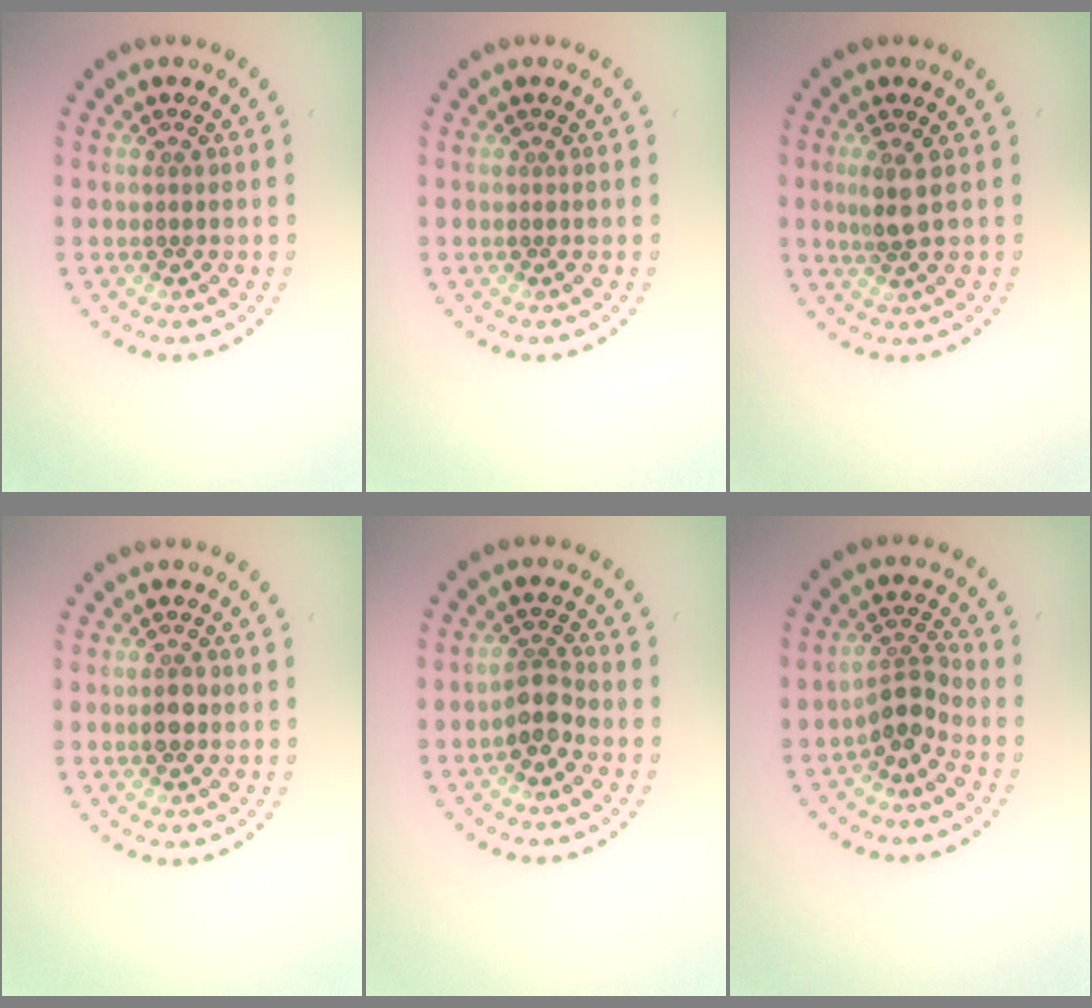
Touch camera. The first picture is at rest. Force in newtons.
{"total": 0.0}
{"total": 2.1, "press": 1.6, "slide": 1.4}
{"total": 1.7, "press": 1.7, "slide": 0.2}
{"total": 2.3, "press": 1.8, "slide": 1.3}
{"total": 2.6, "press": 1.7, "slide": 1.9}